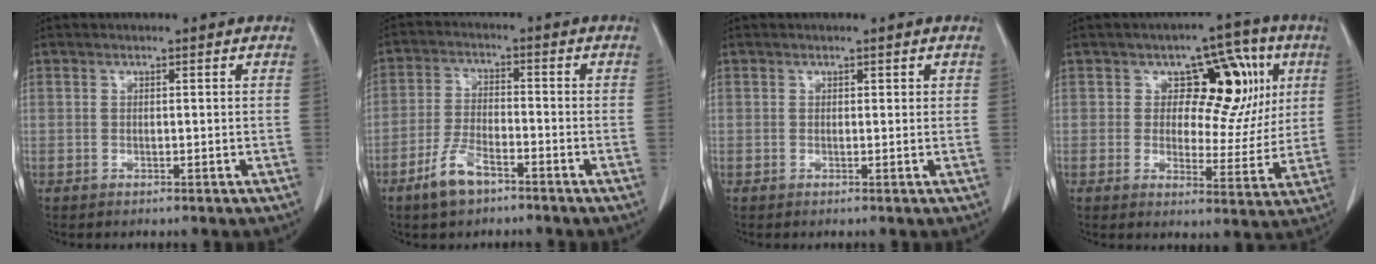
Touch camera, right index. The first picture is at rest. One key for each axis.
{"total": 6.1, "fx": -4.0, "fy": 2.2, "fz": 3.9, "tx": -0.088, "ty": -0.002, "tz": -0.074}
{"total": 0.6, "fx": 0.4, "fy": 0.5, "fz": 0.2, "tx": 0.006, "ty": 0.001, "tz": 0.002}
{"total": 11.2, "fx": 3.5, "fy": 6.8, "fz": 8.1, "tx": -0.078, "ty": 0.027, "tz": 0.050}